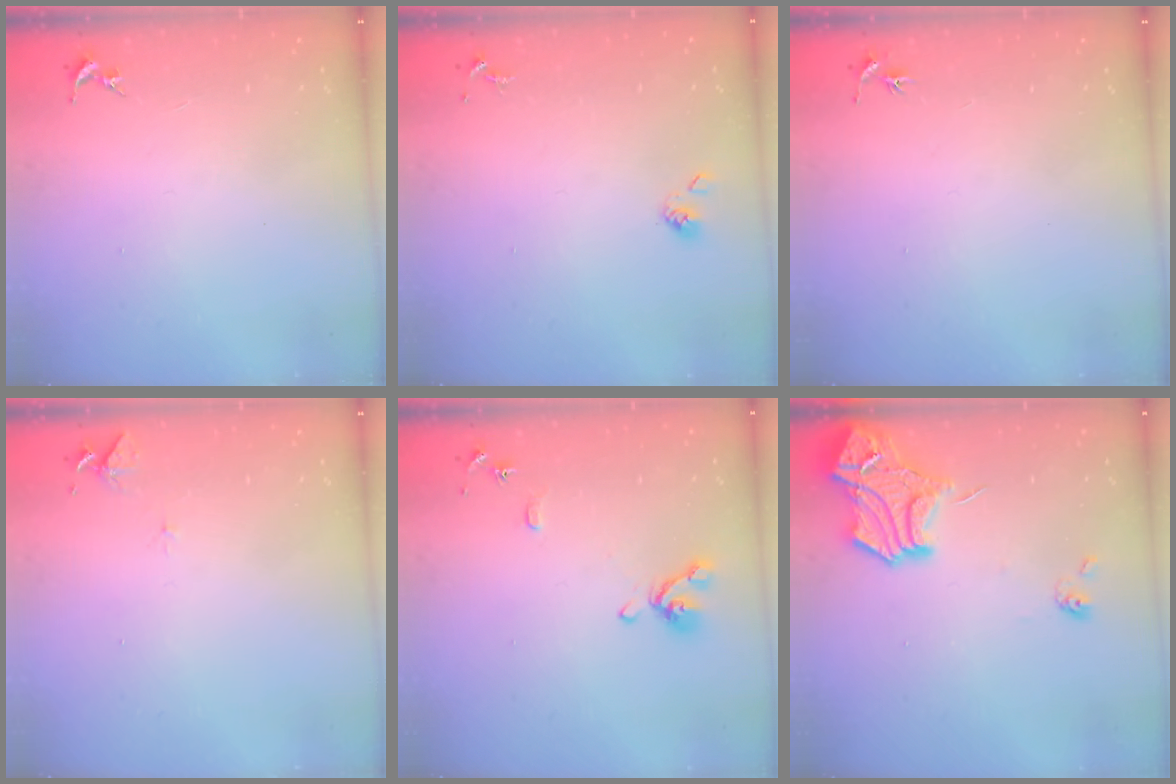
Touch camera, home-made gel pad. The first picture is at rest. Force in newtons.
{"total": 4.2, "press": 4.0, "slide": 1.1}
{"total": 3.0, "press": 3.0, "slide": 0.3}
{"total": 6.2, "press": 6.2, "slide": 0.6}
{"total": 9.9, "press": 9.8, "slide": 1.3}
{"total": 15.5, "press": 15.4, "slide": 1.4}